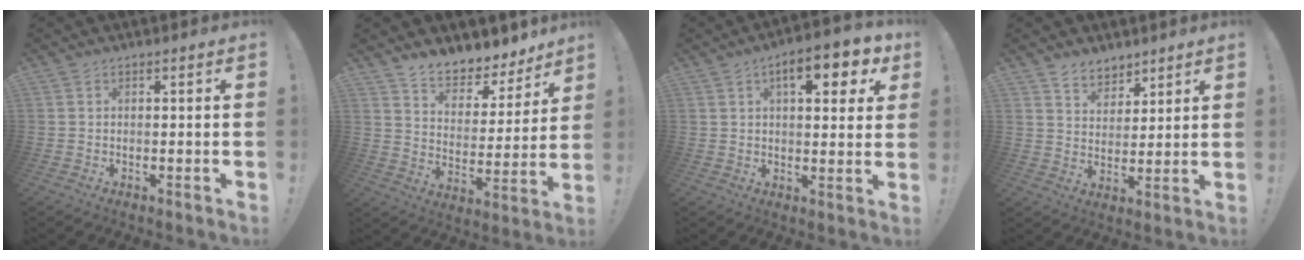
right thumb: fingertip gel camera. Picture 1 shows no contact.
{"total": 9.0, "force": [8.1, 3.3, 2.0], "torque": [-0.034, -0.074, 0.147]}
{"total": 11.1, "force": [4.6, 4.1, 9.3], "torque": [-0.114, -0.015, 0.068]}
{"total": 6.8, "force": [5.4, 4.1, 0.5], "torque": [-0.002, -0.046, 0.104]}